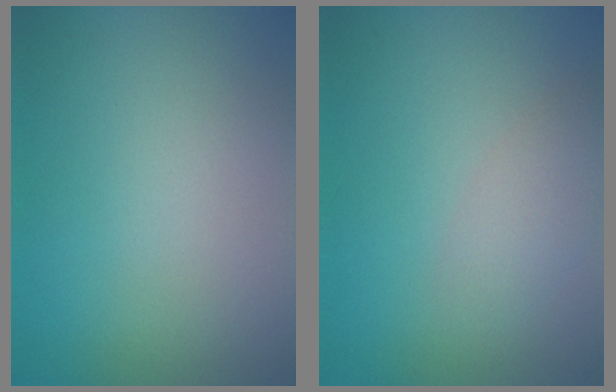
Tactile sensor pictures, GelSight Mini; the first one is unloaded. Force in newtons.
{"total": 2.3, "press": 2.3, "slide": 0.1}